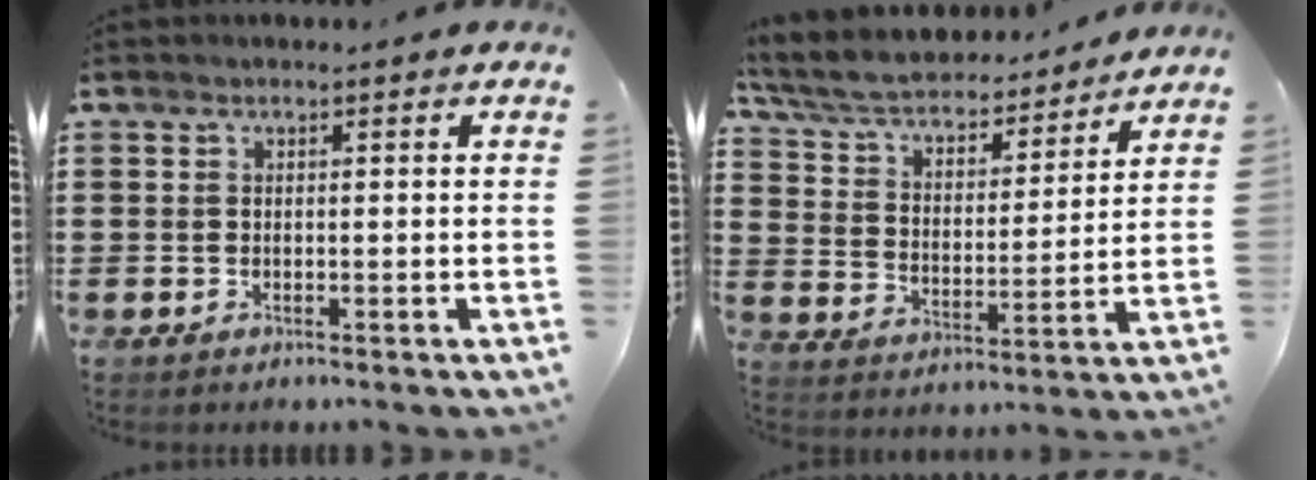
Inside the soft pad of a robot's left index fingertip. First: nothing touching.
{"total": 5.5, "force": [4.7, 1.4, 2.4], "torque": [-0.067, -0.034, 0.077]}